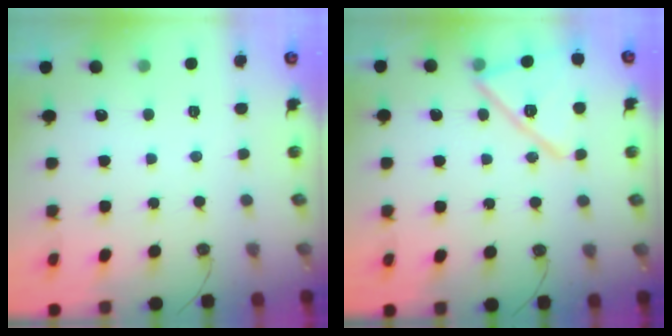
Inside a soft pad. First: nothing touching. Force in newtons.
{"total": 15.4, "press": 15.4, "slide": 0.5}